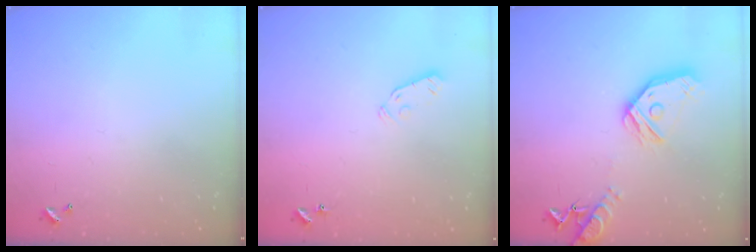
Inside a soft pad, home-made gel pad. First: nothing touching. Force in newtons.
{"total": 3.8, "press": 3.7, "slide": 0.8}
{"total": 17.4, "press": 17.3, "slide": 2.0}